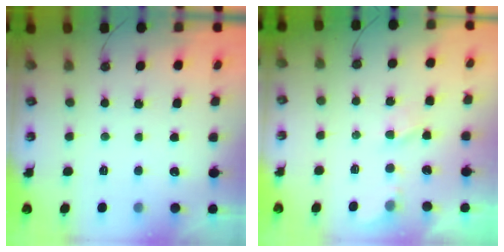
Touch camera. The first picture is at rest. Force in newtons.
{"total": 3.4, "press": 3.4, "slide": 0.5}